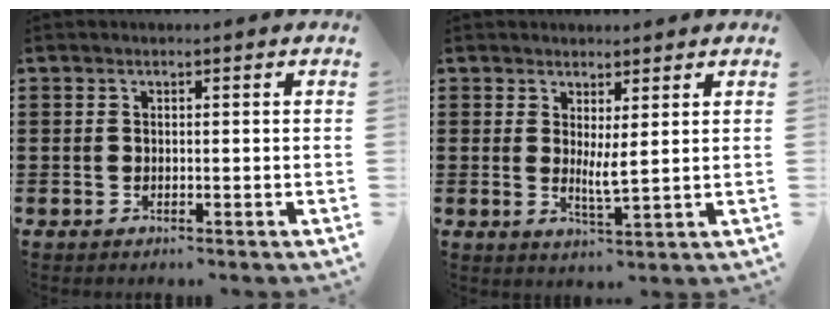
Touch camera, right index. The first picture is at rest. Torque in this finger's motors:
{"motor_torque": [0.34, 0.05, 0.08, 0.06]}